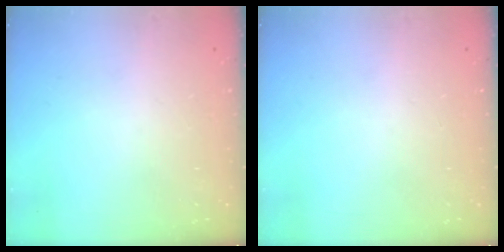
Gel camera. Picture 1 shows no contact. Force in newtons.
{"total": 0.0}